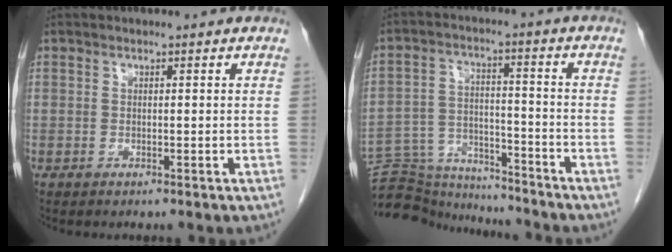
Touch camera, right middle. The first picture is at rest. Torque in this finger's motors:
{"motor_torque": [-0.11, -0.23, -0.15, -0.07]}